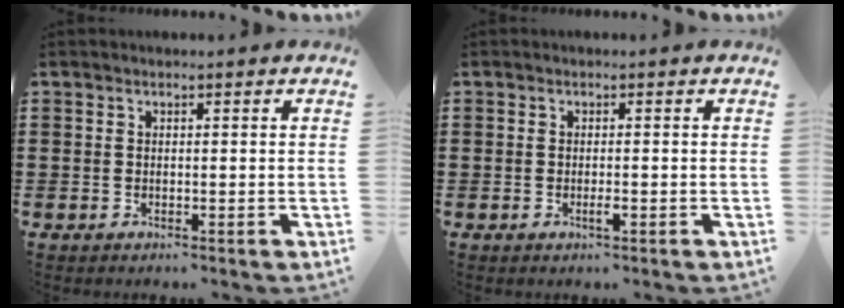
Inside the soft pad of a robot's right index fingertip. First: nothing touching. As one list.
[{"total": 1.4, "force": [-0.6, 0.1, 1.2], "torque": [-0.030, -0.006, -0.013]}]